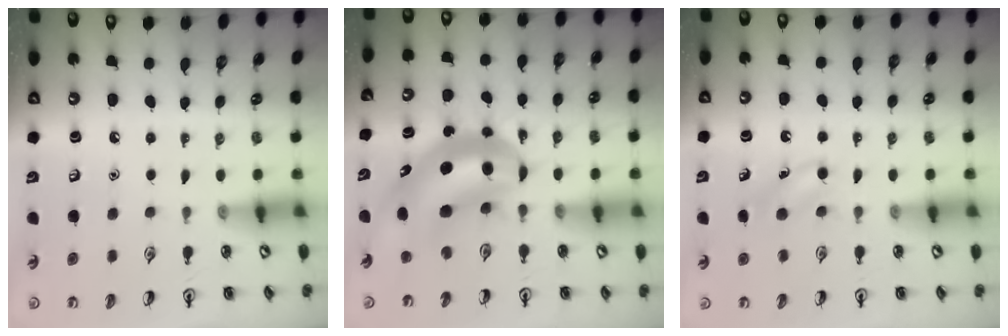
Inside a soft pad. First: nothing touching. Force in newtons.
{"total": 7.5, "press": 7.2, "slide": 2.1}
{"total": 4.1, "press": 3.9, "slide": 1.3}